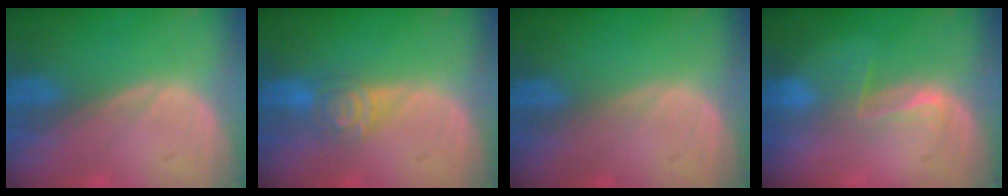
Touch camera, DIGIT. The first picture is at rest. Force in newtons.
{"total": 4.3, "press": 4.3, "slide": 0.2}
{"total": 0.0}
{"total": 3.5, "press": 3.2, "slide": 1.5}